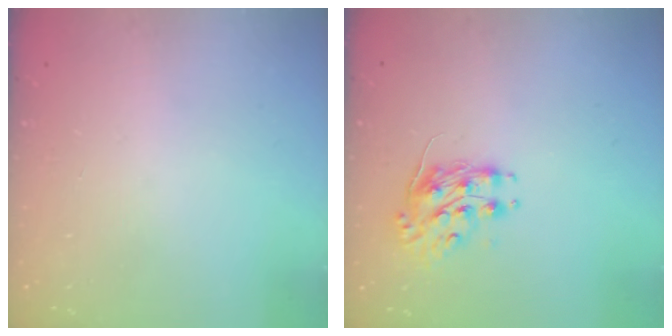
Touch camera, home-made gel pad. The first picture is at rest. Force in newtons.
{"total": 8.2, "press": 8.1, "slide": 0.3}